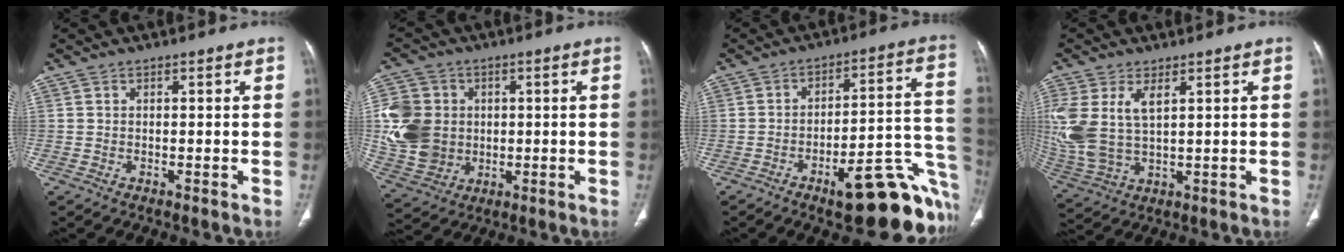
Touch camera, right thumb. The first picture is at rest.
{"total": 14.0, "force": [0.5, 11.9, 7.4], "torque": [-0.136, 0.001, 0.019]}
{"total": 21.6, "force": [-10.0, 6.9, 17.8], "torque": [-0.134, 0.078, -0.126]}
{"total": 13.3, "force": [3.6, 7.2, 10.6], "torque": [-0.257, -0.003, 0.086]}